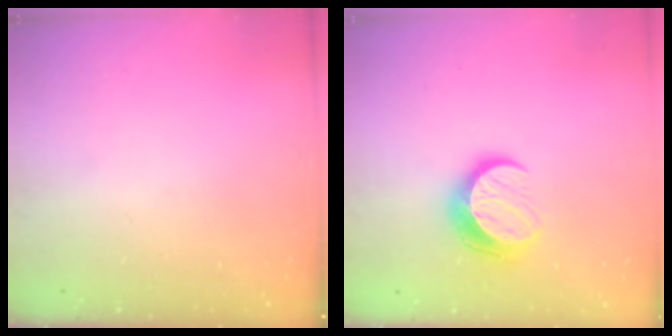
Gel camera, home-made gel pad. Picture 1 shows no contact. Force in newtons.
{"total": 10.4, "press": 10.4, "slide": 0.1}